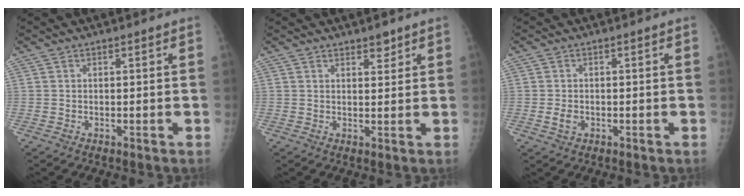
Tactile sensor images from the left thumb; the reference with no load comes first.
{"total": 2.4, "force": [1.8, 1.1, 1.1], "torque": [-0.005, -0.012, 0.026]}
{"total": 2.2, "force": [-0.6, 1.7, 1.3], "torque": [-0.020, 0.001, -0.008]}